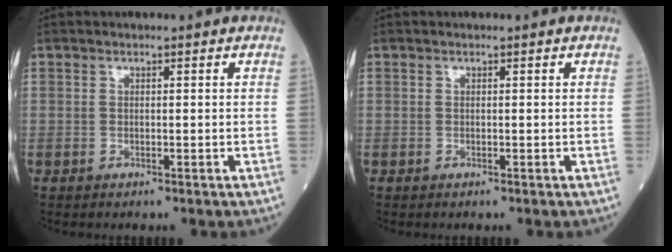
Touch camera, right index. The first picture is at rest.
{"total": 0.0}